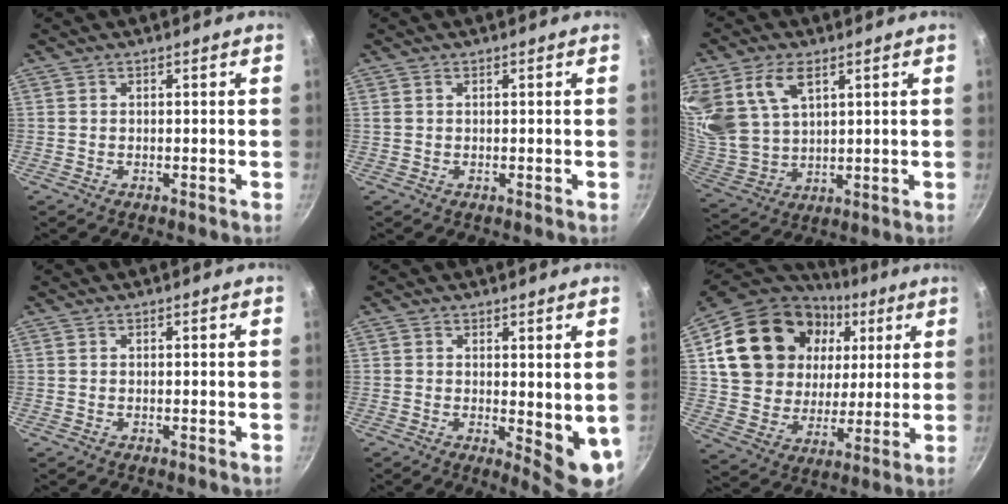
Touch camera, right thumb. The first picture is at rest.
{"total": 0.6, "force": [0.3, 0.4, 0.3], "torque": [-0.005, 0.003, 0.006]}
{"total": 15.5, "force": [7.4, 9.9, 9.4], "torque": [-0.193, -0.021, 0.159]}
{"total": 0.0}
{"total": 7.1, "force": [0.7, 3.0, 6.4], "torque": [-0.075, -0.021, 0.014]}
{"total": 25.2, "force": [8.4, 19.2, 14.0], "torque": [-0.239, 0.002, 0.152]}